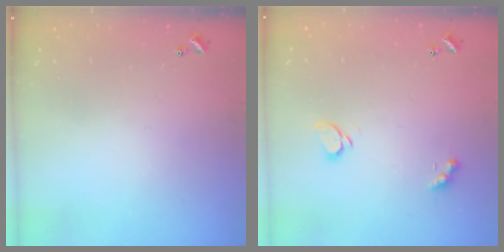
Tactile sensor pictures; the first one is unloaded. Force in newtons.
{"total": 1.4, "press": 1.4, "slide": 0.3}